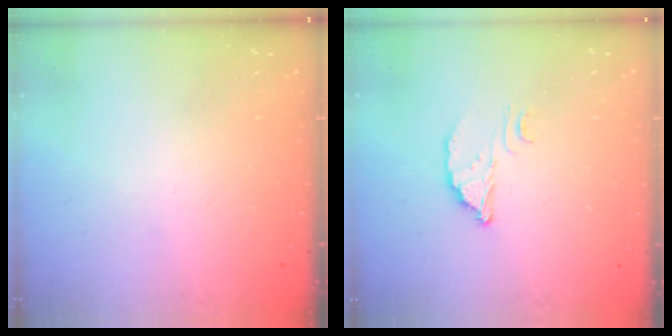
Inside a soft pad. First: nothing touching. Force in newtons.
{"total": 2.8, "press": 2.8, "slide": 0.2}